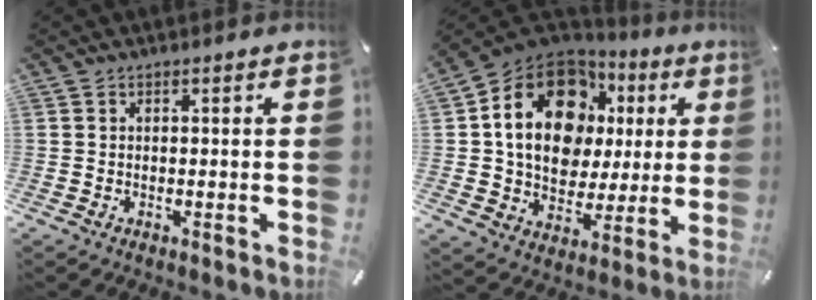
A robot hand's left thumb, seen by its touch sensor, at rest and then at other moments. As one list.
[{"total": 18.4, "force": [5.3, 14.0, 10.8], "torque": [-0.198, -0.025, 0.093]}]